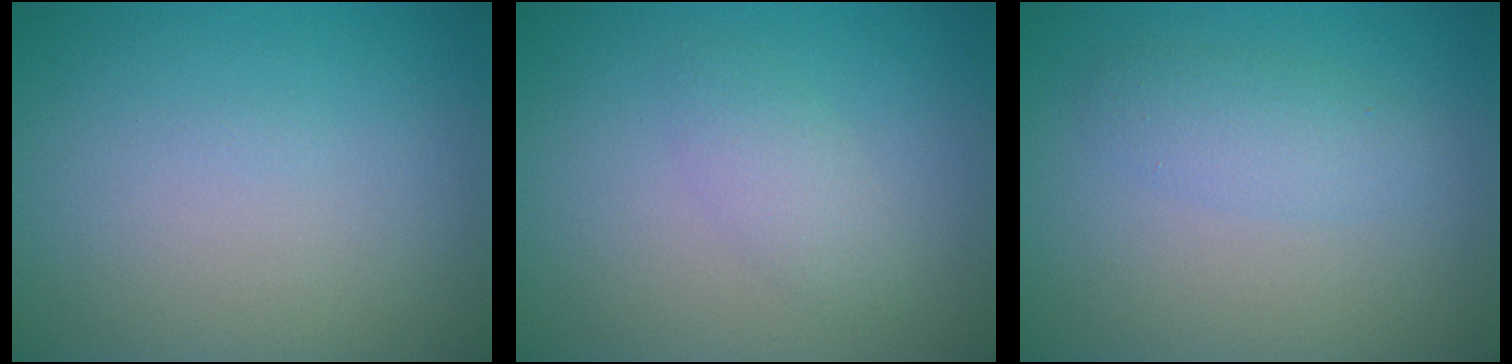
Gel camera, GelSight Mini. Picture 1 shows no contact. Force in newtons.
{"total": 1.8, "press": 1.8, "slide": 0.0}
{"total": 2.2, "press": 2.2, "slide": 0.1}